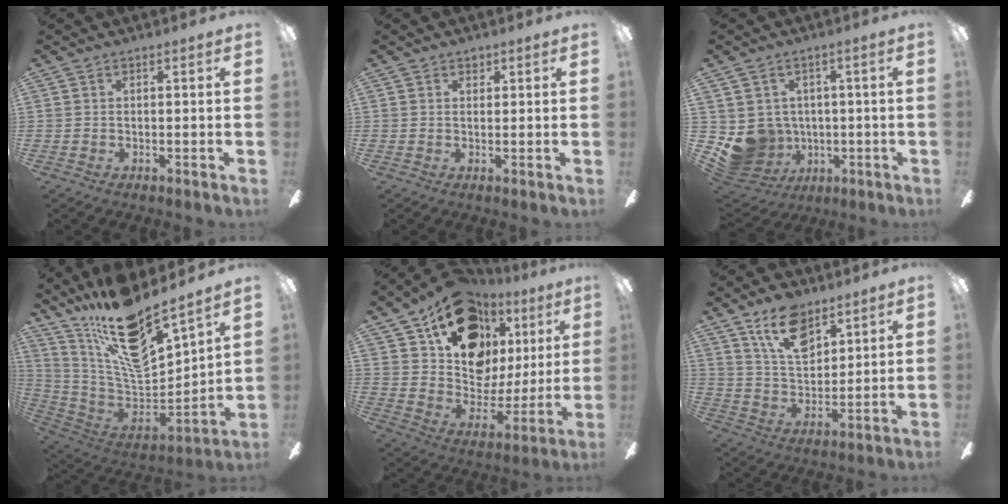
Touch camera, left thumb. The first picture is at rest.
{"total": 1.2, "force": [0.9, 0.8, 0.3], "torque": [0.001, -0.001, 0.015]}
{"total": 8.6, "force": [-1.0, 8.2, 2.3], "torque": [-0.088, -0.003, -0.012]}
{"total": 19.9, "force": [14.7, 5.8, 12.1], "torque": [-0.218, -0.109, 0.252]}
{"total": 19.9, "force": [11.4, 13.6, 9.0], "torque": [-0.149, -0.060, 0.216]}
{"total": 13.1, "force": [8.5, 6.9, 7.2], "torque": [-0.120, -0.031, 0.154]}